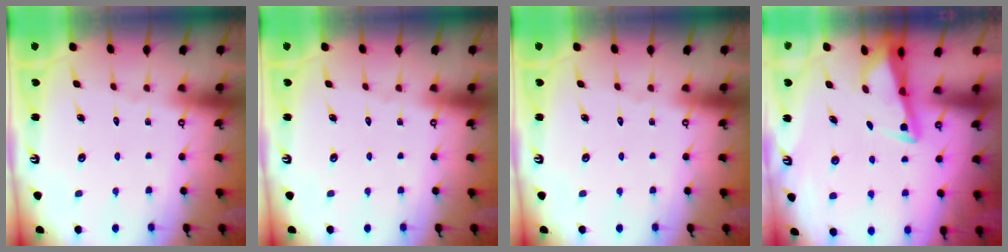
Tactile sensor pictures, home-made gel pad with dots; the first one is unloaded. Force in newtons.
{"total": 0.0}
{"total": 0.0}
{"total": 2.6, "press": 2.6, "slide": 0.5}